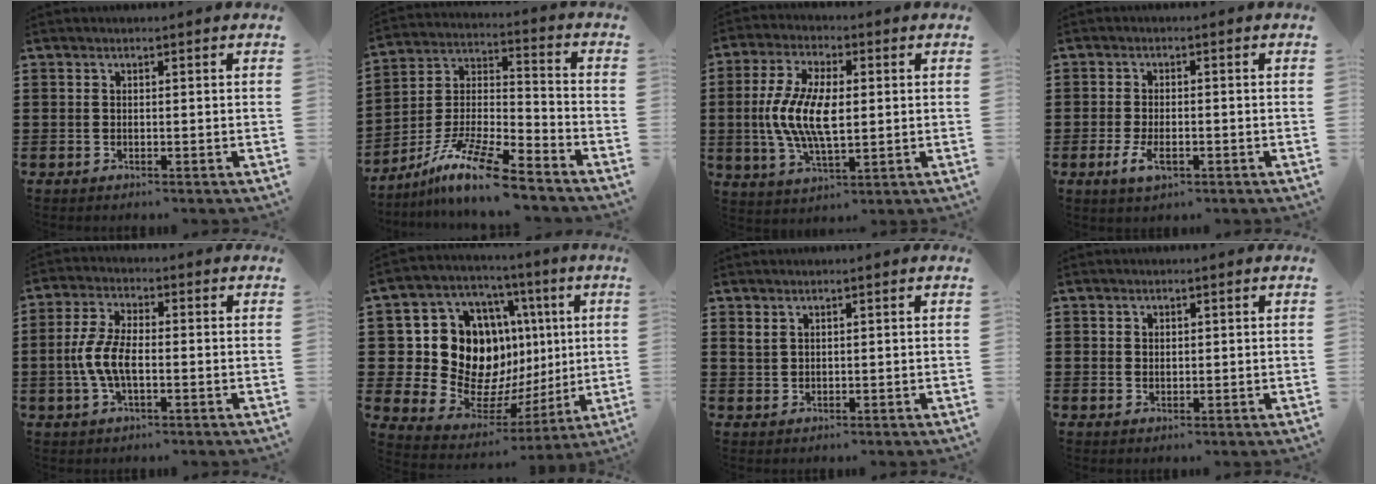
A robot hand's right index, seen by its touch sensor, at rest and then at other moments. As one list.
[{"total": 10.7, "force": [-8.7, 1.3, 6.1], "torque": [-0.126, 0.009, -0.172]}, {"total": 10.2, "force": [0.3, 5.7, 8.5], "torque": [-0.185, 0.011, 0.003]}, {"total": 3.3, "force": [-1.2, 1.6, 2.7], "torque": [-0.061, -0.004, -0.025]}, {"total": 6.0, "force": [-1.2, 2.6, 5.3], "torque": [-0.129, -0.004, -0.031]}, {"total": 15.3, "force": [2.8, 12.6, 8.1], "torque": [-0.164, -0.039, 0.064]}, {"total": 1.4, "force": [1.2, 0.6, 0.6], "torque": [-0.015, -0.001, 0.023]}, {"total": 1.1, "force": [0.7, 0.8, 0.3], "torque": [-0.006, 0.003, 0.014]}]